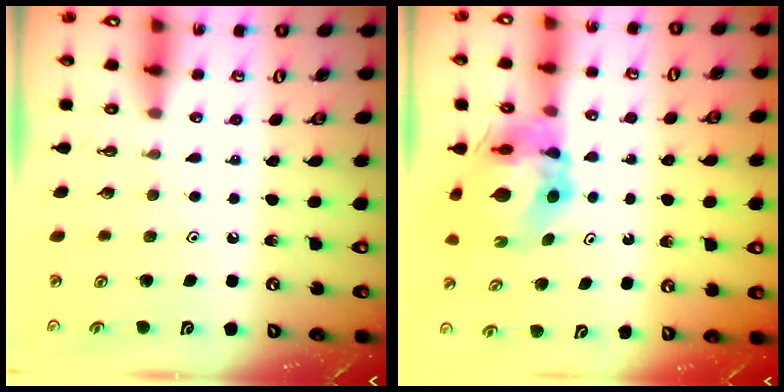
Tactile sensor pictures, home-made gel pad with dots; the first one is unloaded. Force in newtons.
{"total": 8.9, "press": 8.8, "slide": 1.0}